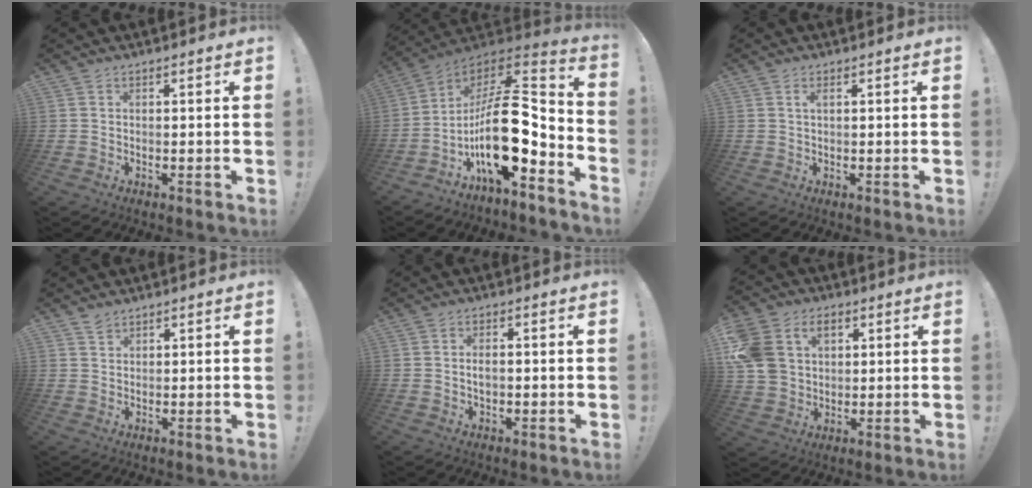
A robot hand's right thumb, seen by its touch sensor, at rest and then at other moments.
{"total": 22.4, "force": [-4.6, 9.9, 19.6], "torque": [-0.347, 0.015, -0.073]}
{"total": 1.1, "force": [0.4, 0.3, 1.0], "torque": [-0.016, 0.000, 0.006]}
{"total": 2.0, "force": [1.7, 0.9, 0.3], "torque": [0.008, -0.014, 0.030]}
{"total": 2.2, "force": [-0.4, 1.1, 1.9], "torque": [-0.036, 0.005, -0.008]}
{"total": 13.5, "force": [4.7, 10.4, 7.2], "torque": [-0.149, -0.016, 0.092]}